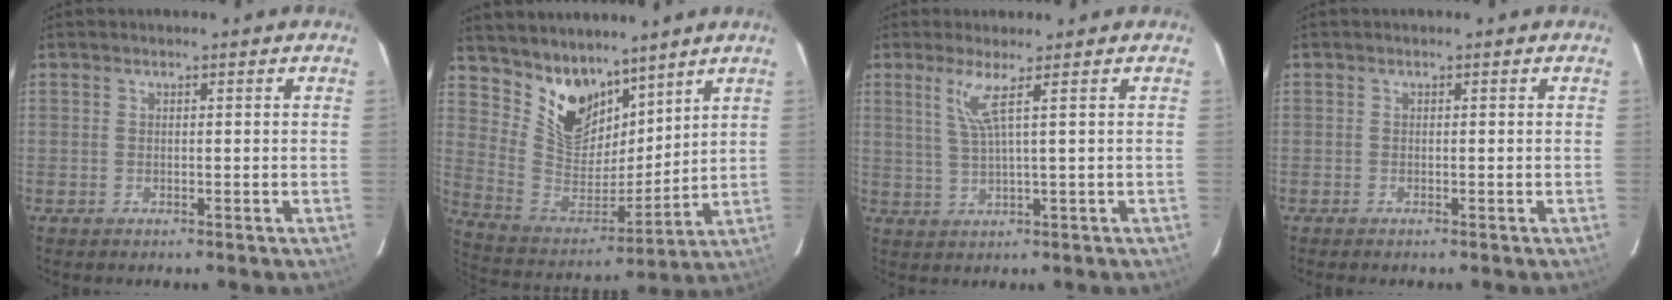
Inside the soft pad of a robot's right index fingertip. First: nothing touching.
{"total": 14.2, "force": [10.3, 7.9, 5.7], "torque": [-0.118, -0.003, 0.205]}
{"total": 4.1, "force": [1.9, -0.9, 3.5], "torque": [-0.067, -0.005, 0.043]}
{"total": 0.5, "force": [-0.5, 0.1, 0.2], "torque": [-0.004, -0.001, -0.009]}